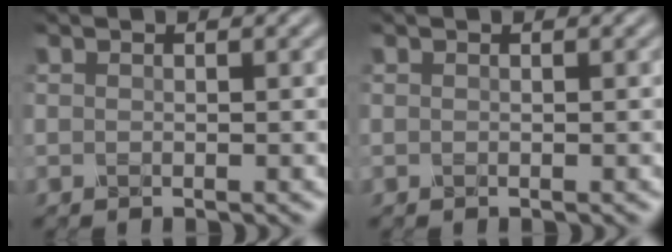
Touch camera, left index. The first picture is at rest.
{"total": 0.0}